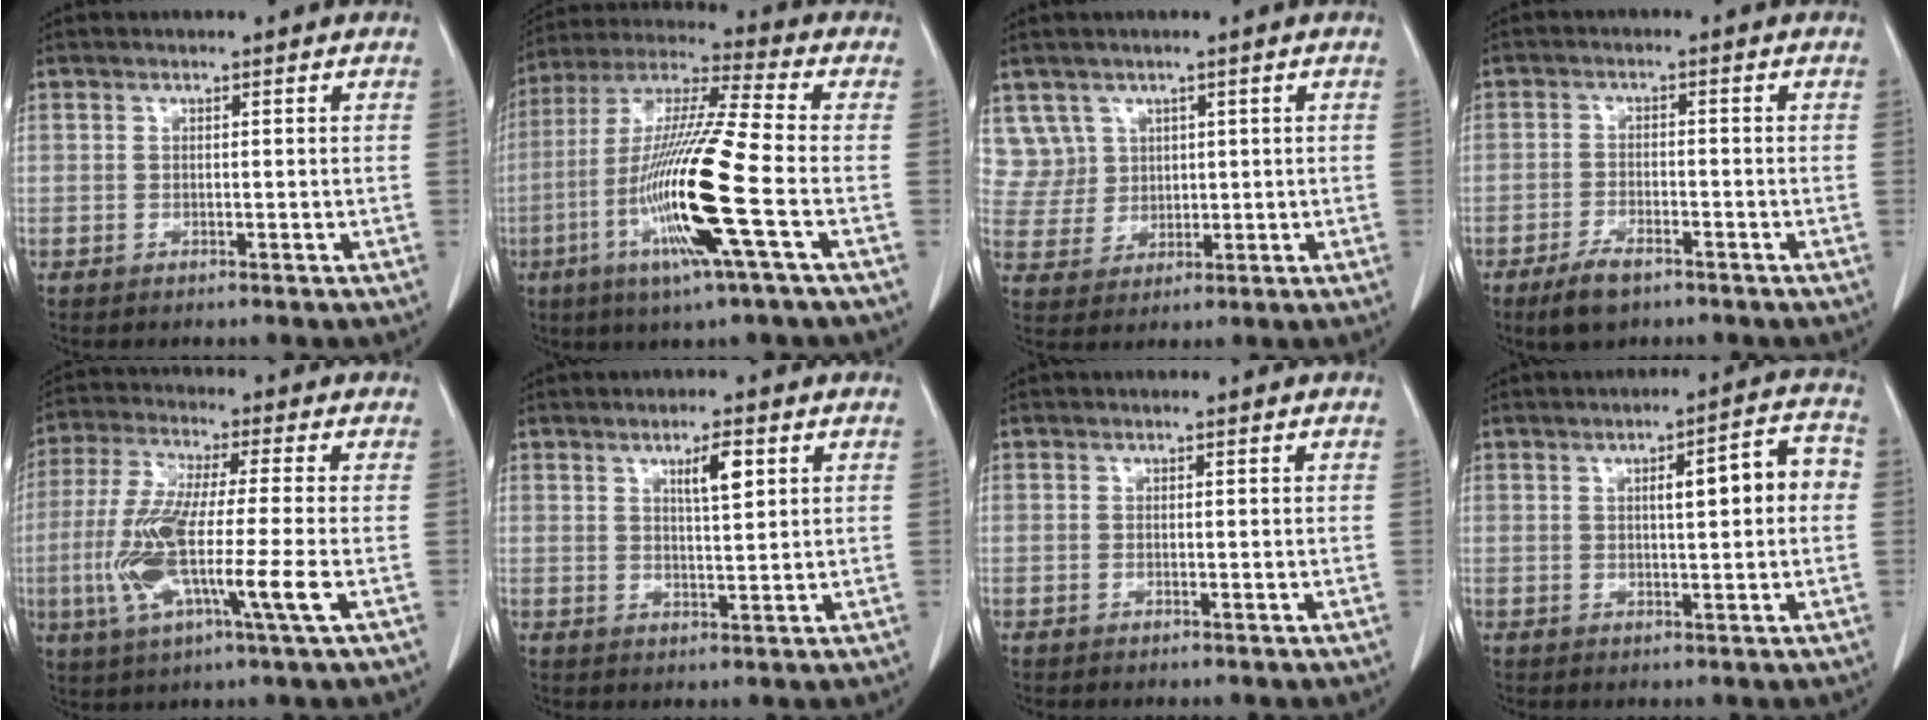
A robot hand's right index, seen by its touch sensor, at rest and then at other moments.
{"total": 17.3, "force": [-5.0, -0.5, 16.6], "torque": [-0.334, -0.018, -0.104]}
{"total": 5.9, "force": [3.1, 5.0, -0.4], "torque": [0.017, 0.012, 0.071]}
{"total": 4.9, "force": [-3.4, 1.8, 3.1], "torque": [-0.064, -0.004, -0.057]}
{"total": 13.7, "force": [-2.7, 0.4, 13.4], "torque": [-0.272, -0.018, -0.057]}
{"total": 4.1, "force": [1.9, 0.7, 3.6], "torque": [-0.061, -0.001, 0.032]}
{"total": 0.0}
{"total": 7.2, "force": [0.8, 1.2, 7.1], "torque": [-0.098, 0.023, 0.010]}